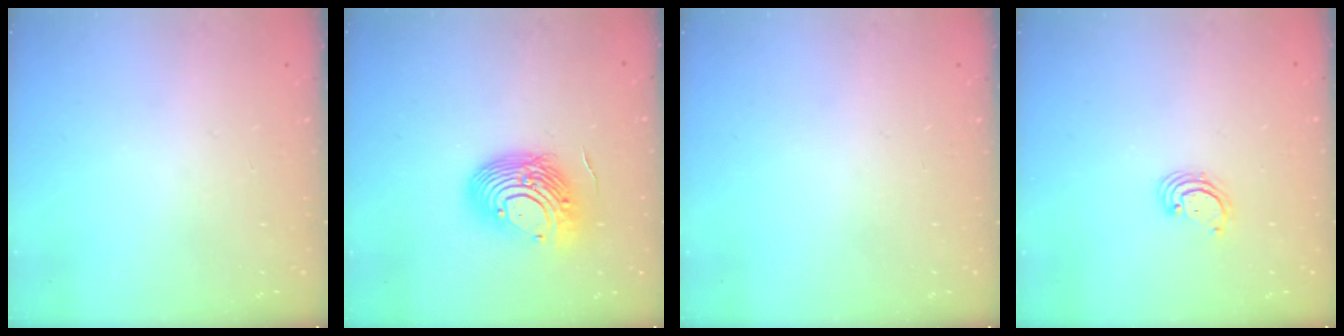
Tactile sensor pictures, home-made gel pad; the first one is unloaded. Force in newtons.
{"total": 12.7, "press": 12.3, "slide": 2.9}
{"total": 0.0}
{"total": 2.6, "press": 2.6, "slide": 0.3}